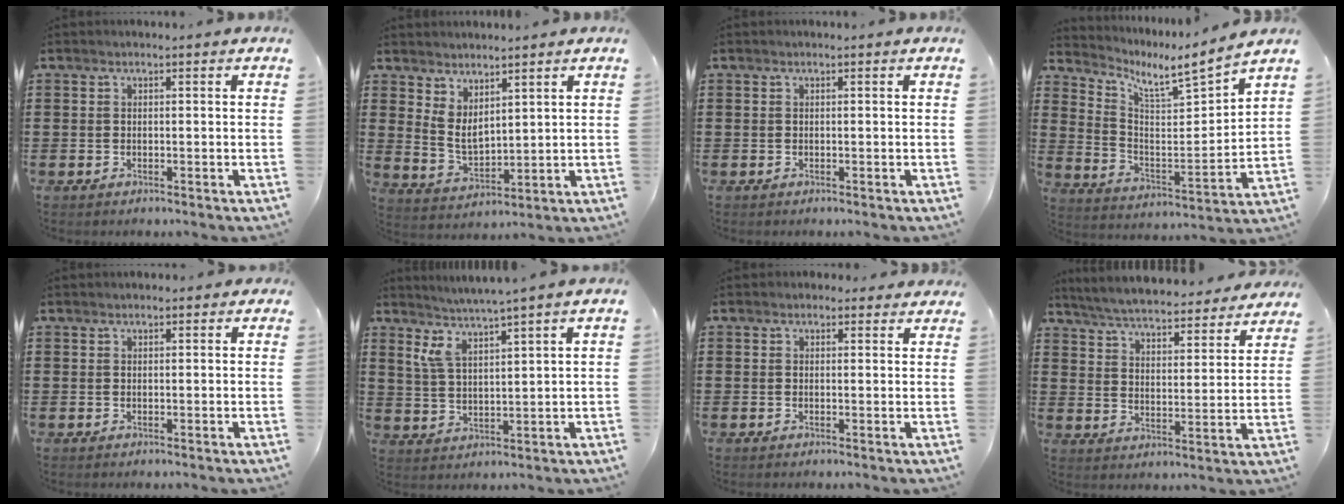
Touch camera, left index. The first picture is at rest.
{"total": 4.2, "force": [3.2, 2.0, 1.9], "torque": [-0.050, -0.008, 0.060]}
{"total": 0.0}
{"total": 4.6, "force": [4.2, 0.8, 1.7], "torque": [-0.052, -0.039, 0.060]}
{"total": 0.6, "force": [0.3, 0.5, 0.2], "torque": [-0.005, 0.005, 0.005]}
{"total": 4.6, "force": [3.2, 0.4, 3.3], "torque": [-0.073, -0.012, 0.055]}
{"total": 1.2, "force": [0.8, 0.9, 0.3], "torque": [-0.010, 0.007, 0.015]}
{"total": 5.5, "force": [5.4, -0.2, 1.0], "torque": [-0.047, -0.038, 0.091]}